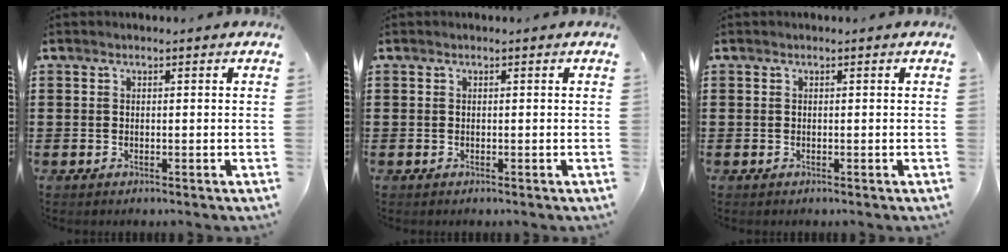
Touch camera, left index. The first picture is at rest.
{"total": 0.0}
{"total": 0.0}